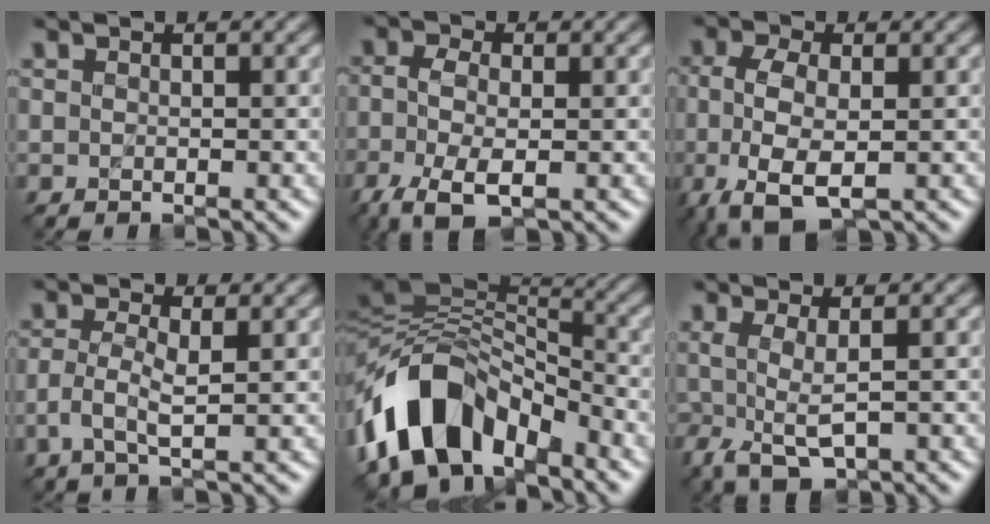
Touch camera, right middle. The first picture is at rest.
{"total": 5.5, "force": [-2.3, 2.8, 4.2], "torque": [-0.107, -0.005, -0.047]}
{"total": 6.0, "force": [-1.8, 3.1, 4.8], "torque": [-0.113, -0.006, -0.035]}
{"total": 2.0, "force": [-0.2, 0.4, 1.9], "torque": [-0.048, -0.003, -0.005]}
{"total": 9.9, "force": [-5.2, 6.0, 5.9], "torque": [-0.096, 0.016, -0.101]}
{"total": 2.9, "force": [-0.5, 1.0, 2.7], "torque": [-0.066, -0.010, -0.006]}